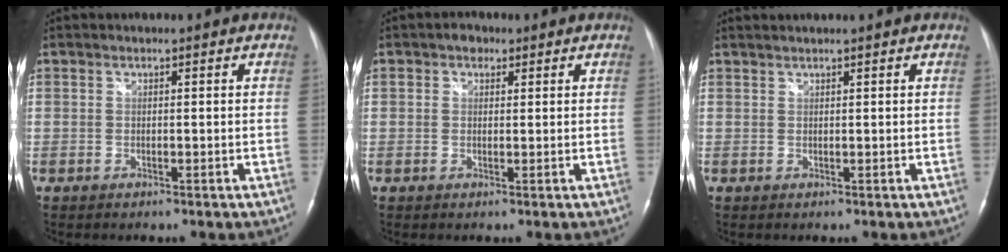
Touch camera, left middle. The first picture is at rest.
{"total": 2.0, "force": [1.0, 1.5, 0.9], "torque": [-0.019, 0.010, 0.014]}
{"total": 1.7, "force": [1.6, -0.3, 0.5], "torque": [-0.004, 0.015, 0.033]}